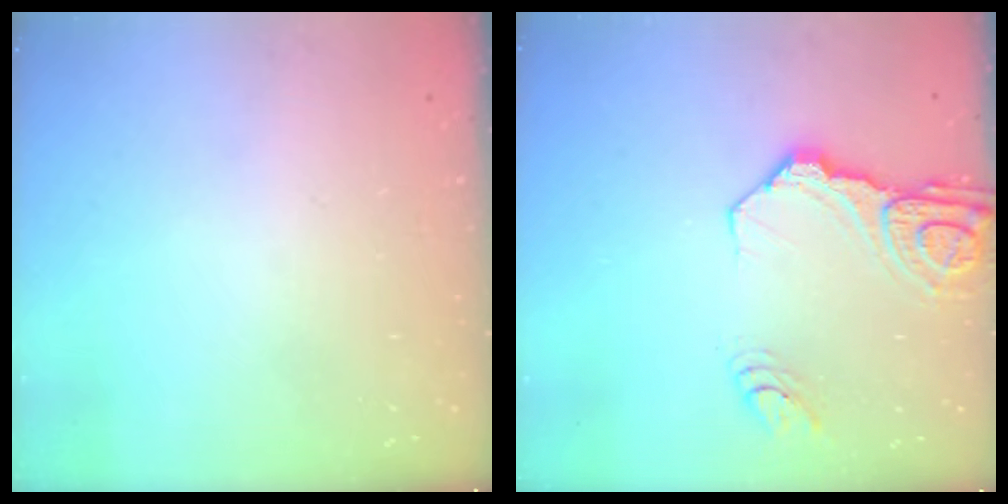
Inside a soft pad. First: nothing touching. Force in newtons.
{"total": 13.5, "press": 13.4, "slide": 1.4}